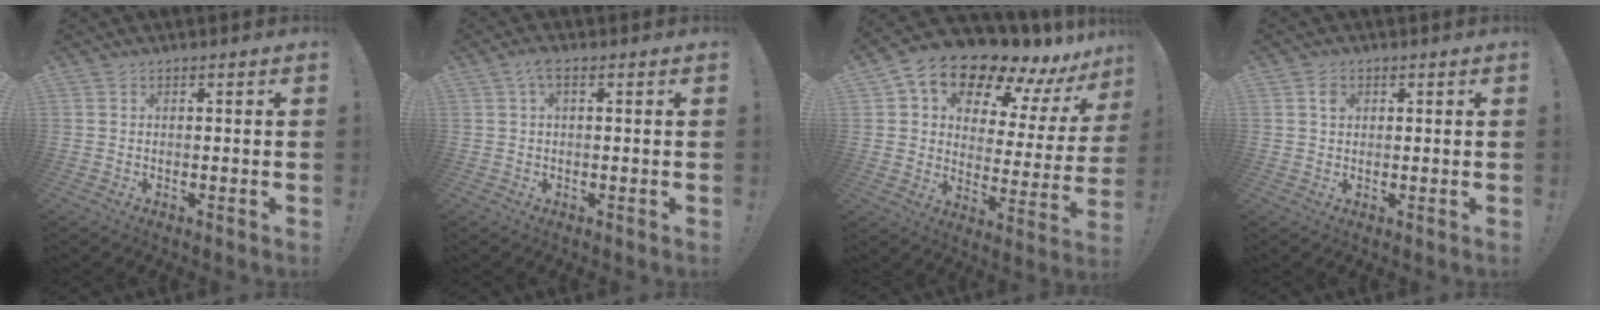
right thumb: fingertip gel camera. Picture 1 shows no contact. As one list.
[{"total": 3.1, "force": [0.8, 1.1, 2.8], "torque": [-0.052, 0.005, 0.014]}, {"total": 14.1, "force": [11.6, 5.7, 5.8], "torque": [-0.101, -0.104, 0.197]}, {"total": 2.1, "force": [0.7, 1.6, 1.1], "torque": [-0.007, -0.002, 0.008]}]